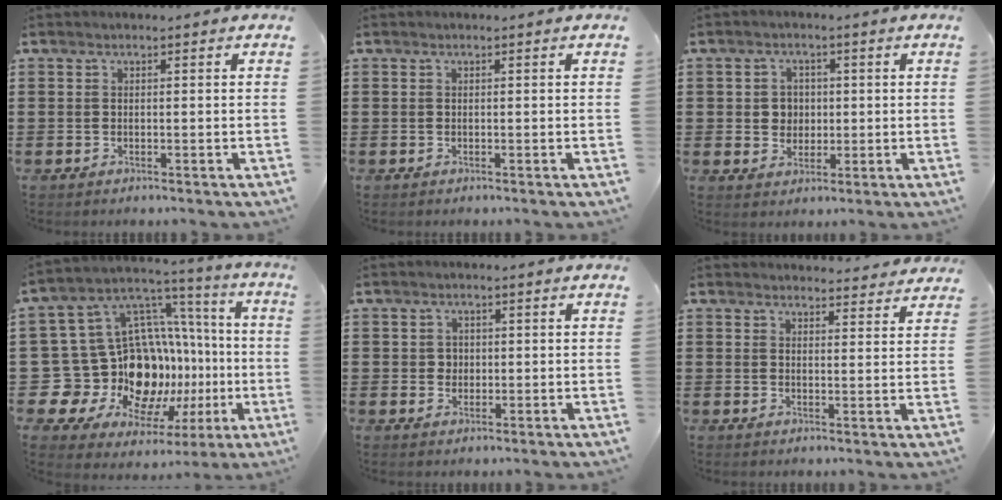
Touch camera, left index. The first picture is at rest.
{"total": 0.0}
{"total": 3.4, "force": [0.3, 3.1, 1.3], "torque": [-0.030, 0.005, 0.000]}
{"total": 18.9, "force": [-3.1, 16.2, 9.1], "torque": [-0.191, -0.055, 0.010]}
{"total": 1.7, "force": [0.4, 1.6, 0.5], "torque": [-0.016, 0.009, 0.007]}
{"total": 3.3, "force": [3.3, 0.2, 0.2], "torque": [-0.006, -0.016, 0.061]}